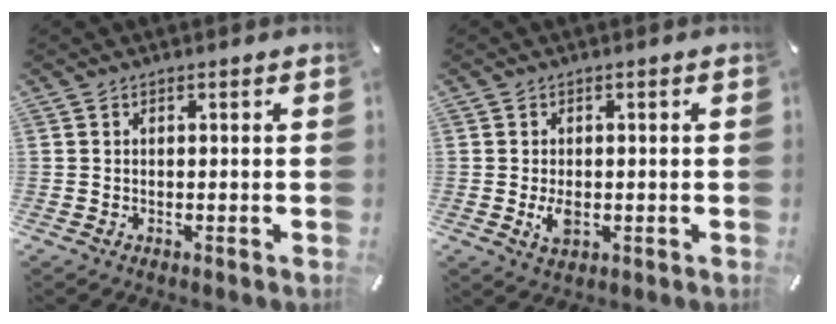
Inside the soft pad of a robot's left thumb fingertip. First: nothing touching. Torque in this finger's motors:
{"motor_torque": [-0.11, 0.61, 0.00, -0.03, 0.00]}